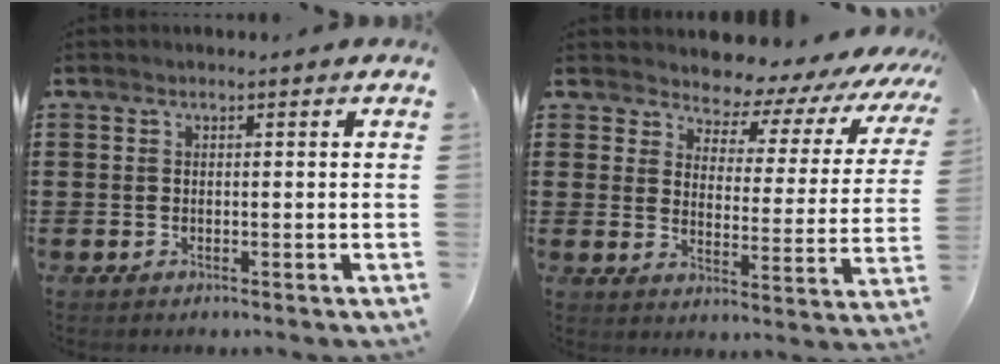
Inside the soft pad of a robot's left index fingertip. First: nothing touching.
{"total": 4.8, "force": [4.6, 1.2, 1.0], "torque": [-0.042, -0.041, 0.070]}